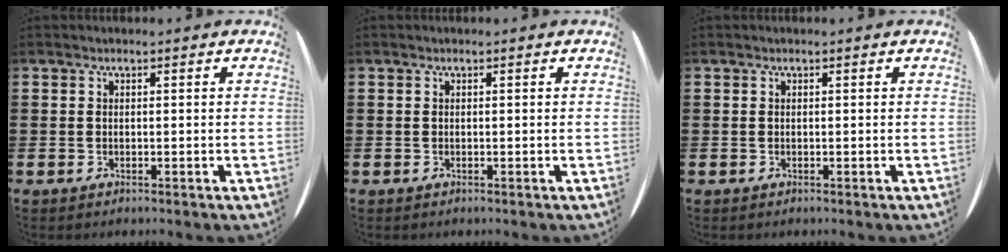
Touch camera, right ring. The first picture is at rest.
{"total": 0.0}
{"total": 0.0}